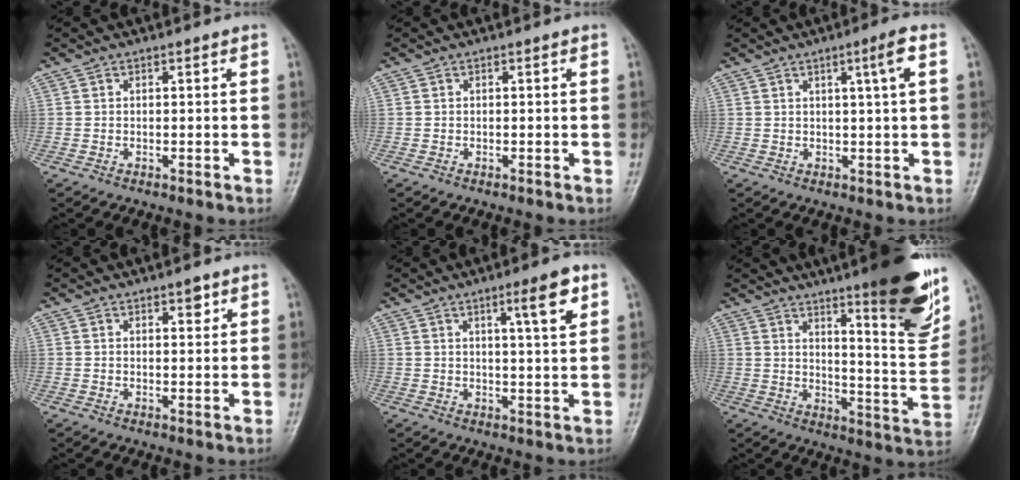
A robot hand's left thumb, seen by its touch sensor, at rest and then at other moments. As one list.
[{"total": 0.0}, {"total": 4.2, "force": [1.4, -0.4, 3.9], "torque": [-0.067, 0.000, 0.025]}, {"total": 2.5, "force": [1.5, 1.0, 1.7], "torque": [-0.015, -0.008, 0.022]}, {"total": 6.7, "force": [3.4, 0.8, 5.7], "torque": [-0.084, -0.017, 0.052]}, {"total": 20.2, "force": [12.5, 3.3, 15.5], "torque": [-0.176, -0.075, 0.179]}]